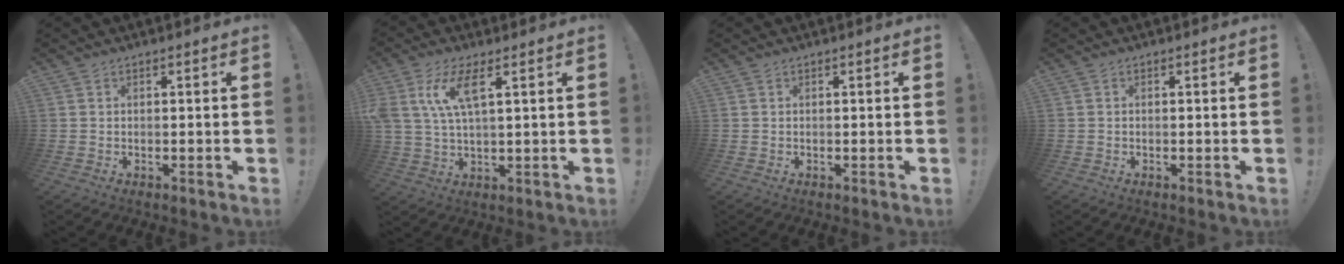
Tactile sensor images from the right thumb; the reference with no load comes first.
{"total": 10.1, "force": [4.4, 3.8, 8.3], "torque": [-0.165, -0.005, 0.082]}
{"total": 0.0}
{"total": 0.0}